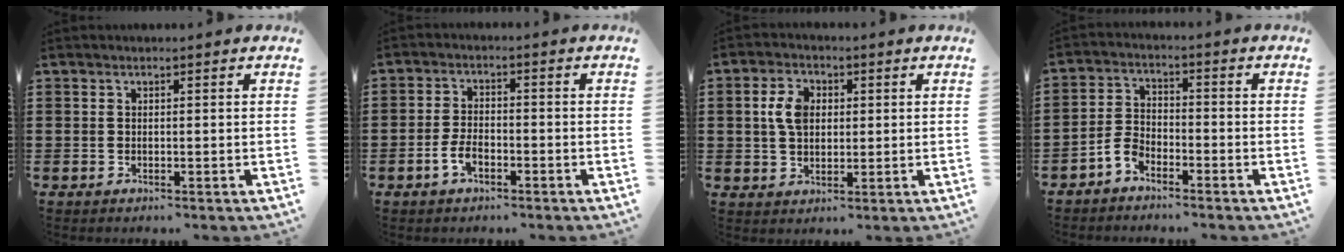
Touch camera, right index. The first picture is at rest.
{"total": 3.5, "force": [-1.8, 1.7, 2.4], "torque": [-0.058, -0.001, -0.037]}
{"total": 5.2, "force": [0.9, 3.5, 3.7], "torque": [-0.090, 0.011, 0.011]}
{"total": 3.7, "force": [-2.8, 1.6, 1.6], "torque": [-0.048, 0.003, -0.061]}